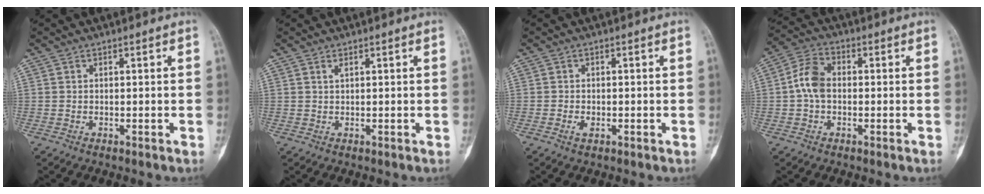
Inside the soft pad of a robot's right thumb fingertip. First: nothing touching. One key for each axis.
{"total": 0.7, "fx": 0.4, "fy": 0.2, "fz": 0.6, "tx": -0.013, "ty": 0.002, "tz": 0.009}
{"total": 1.7, "fx": -0.7, "fy": 1.0, "fz": 1.2, "tx": -0.023, "ty": 0.004, "tz": -0.013}
{"total": 6.7, "fx": -0.2, "fy": 4.5, "fz": 5.0, "tx": -0.096, "ty": 0.019, "tz": -0.014}